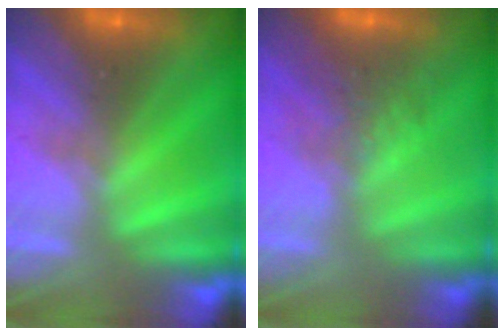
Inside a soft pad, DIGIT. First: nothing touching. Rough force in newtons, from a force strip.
{"total": 2.7}